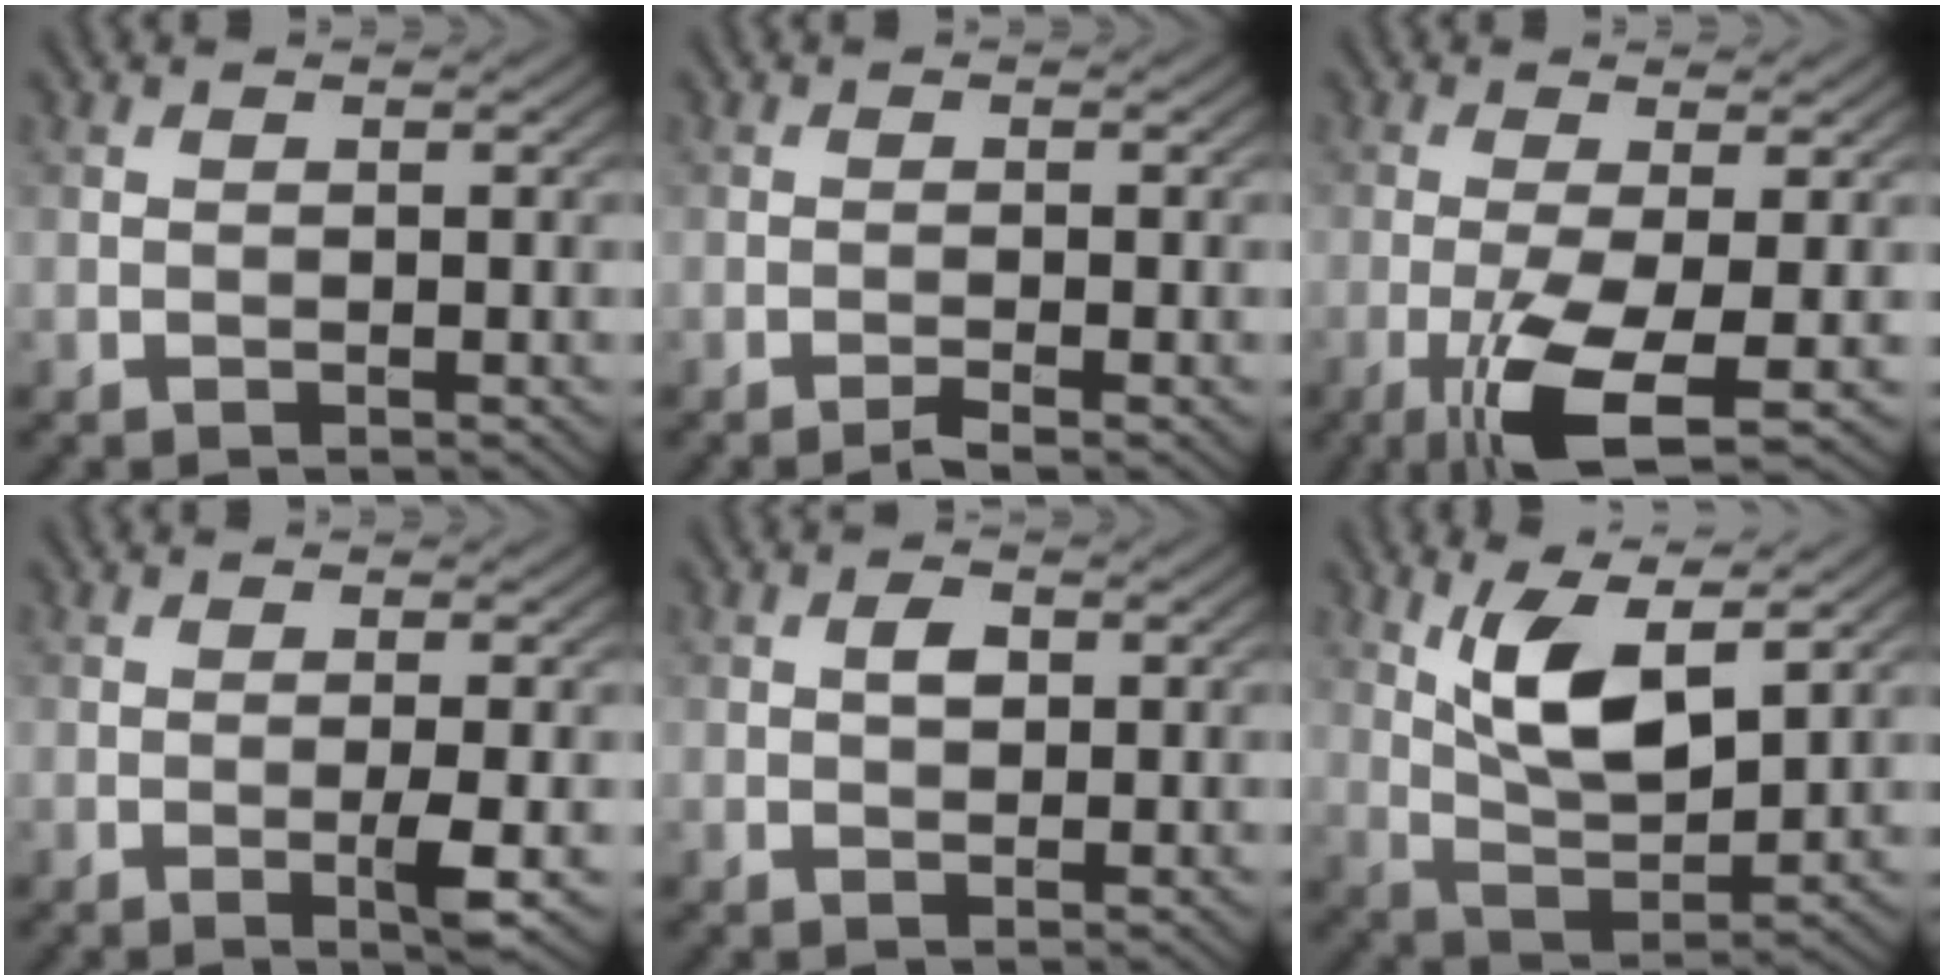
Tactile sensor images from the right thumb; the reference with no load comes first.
{"total": 1.1, "force": [-0.8, 0.0, 0.8], "torque": [-0.015, 0.004, -0.022]}
{"total": 7.7, "force": [-3.1, 1.6, 6.9], "torque": [-0.129, -0.001, -0.059]}
{"total": 2.7, "force": [-0.6, 0.1, 2.6], "torque": [-0.049, 0.000, -0.014]}
{"total": 1.6, "force": [0.3, 1.0, 1.2], "torque": [-0.022, 0.004, 0.002]}
{"total": 8.8, "force": [4.0, 3.3, 7.1], "torque": [-0.142, 0.000, 0.078]}